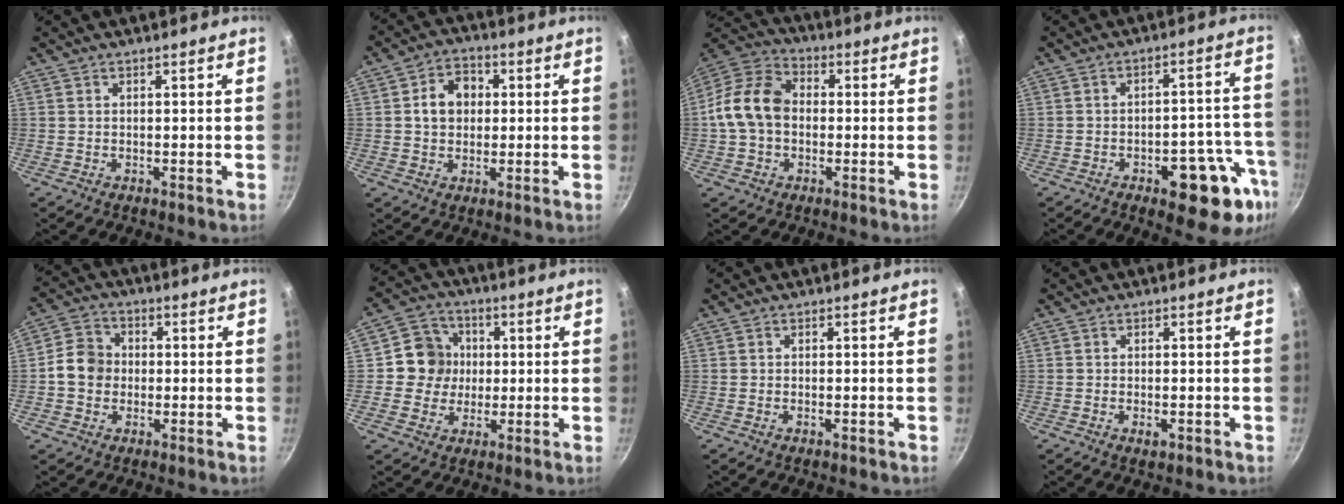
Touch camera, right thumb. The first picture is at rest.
{"total": 7.4, "force": [0.9, 6.0, 4.3], "torque": [-0.040, 0.013, 0.007]}
{"total": 12.2, "force": [-0.6, 9.2, 8.0], "torque": [-0.122, 0.033, -0.031]}
{"total": 15.2, "force": [-7.1, 6.7, 11.6], "torque": [-0.091, 0.043, -0.089]}
{"total": 7.2, "force": [-0.6, 6.3, 3.4], "torque": [-0.033, 0.017, -0.026]}
{"total": 8.8, "force": [0.6, 8.4, 2.6], "torque": [-0.001, 0.015, -0.005]}
{"total": 0.9, "force": [-0.4, 0.3, 0.7], "torque": [-0.015, 0.003, -0.009]}
{"total": 2.0, "force": [-0.9, 0.9, 1.6], "torque": [-0.030, 0.000, -0.014]}